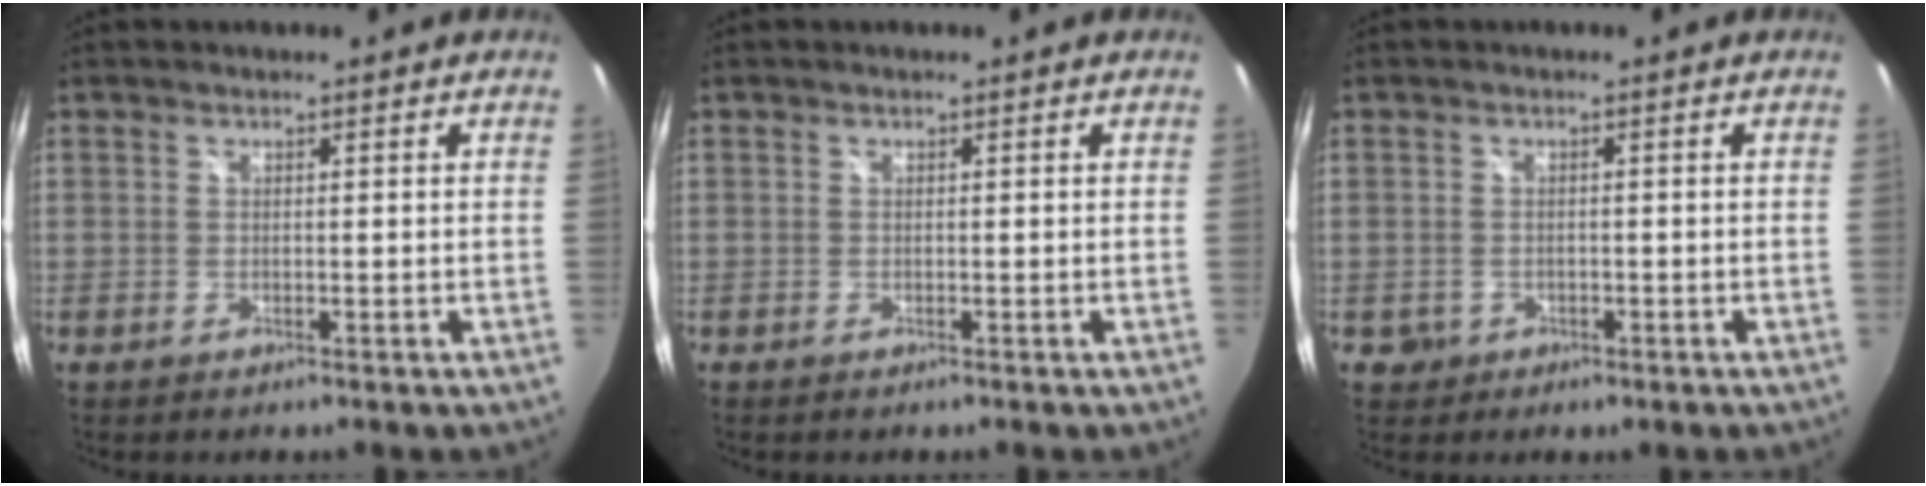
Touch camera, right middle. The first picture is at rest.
{"total": 0.0}
{"total": 2.4, "force": [-0.7, 2.2, 0.5], "torque": [-0.015, -0.002, -0.007]}